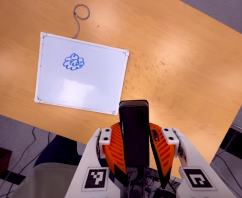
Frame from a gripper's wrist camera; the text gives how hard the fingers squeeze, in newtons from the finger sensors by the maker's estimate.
{"total": 9.2, "left": 8.1, "right": 10.2}